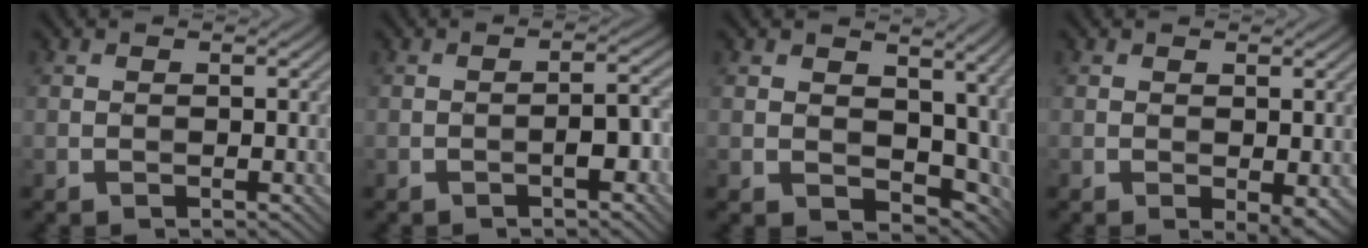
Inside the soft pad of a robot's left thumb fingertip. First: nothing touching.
{"total": 2.6, "force": [-1.4, 0.6, 2.1], "torque": [-0.030, 0.010, -0.029]}
{"total": 9.7, "force": [0.7, 6.2, 7.5], "torque": [-0.127, -0.016, 0.014]}
{"total": 2.2, "force": [-0.1, 1.0, 2.0], "torque": [-0.031, -0.005, -0.001]}